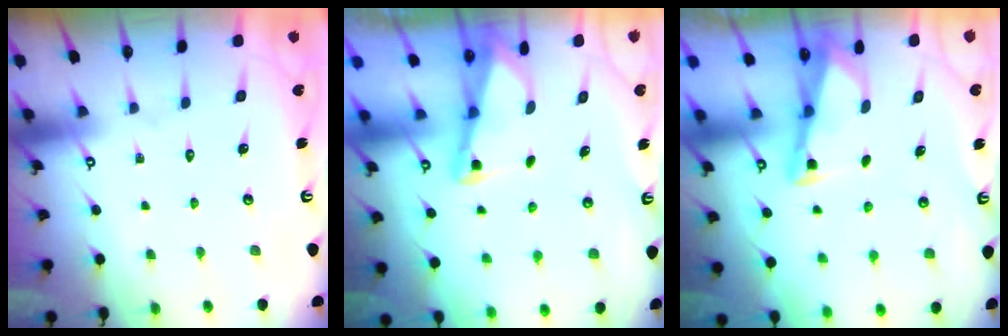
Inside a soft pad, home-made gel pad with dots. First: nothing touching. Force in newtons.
{"total": 2.0, "press": 2.0, "slide": 0.3}
{"total": 2.8, "press": 2.8, "slide": 0.4}